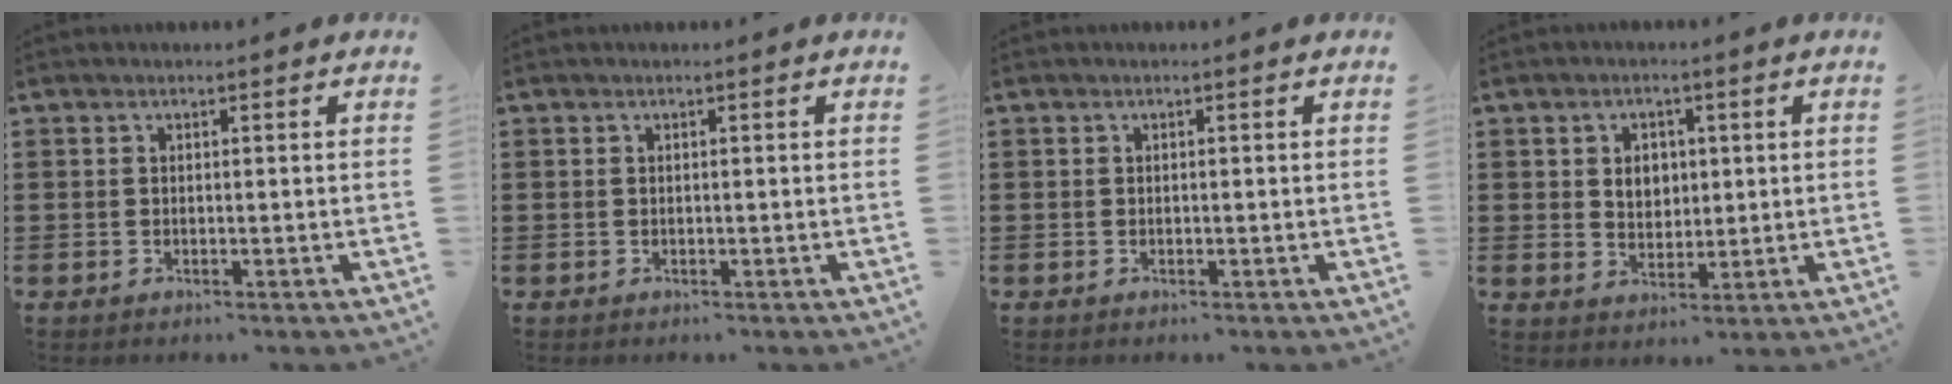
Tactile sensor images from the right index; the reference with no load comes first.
{"total": 0.0}
{"total": 0.0}
{"total": 3.7, "force": [0.7, 2.9, 2.1], "torque": [-0.043, 0.007, 0.010]}